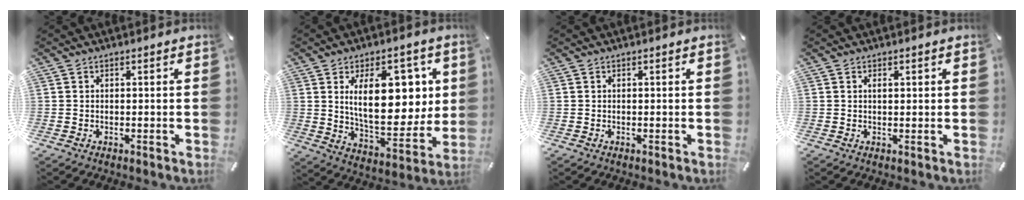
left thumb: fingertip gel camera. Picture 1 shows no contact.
{"total": 18.8, "force": [5.6, 9.9, 15.0], "torque": [-0.222, -0.017, 0.091]}
{"total": 0.0}
{"total": 0.9, "force": [0.3, 0.4, 0.8], "torque": [-0.016, 0.002, 0.004]}